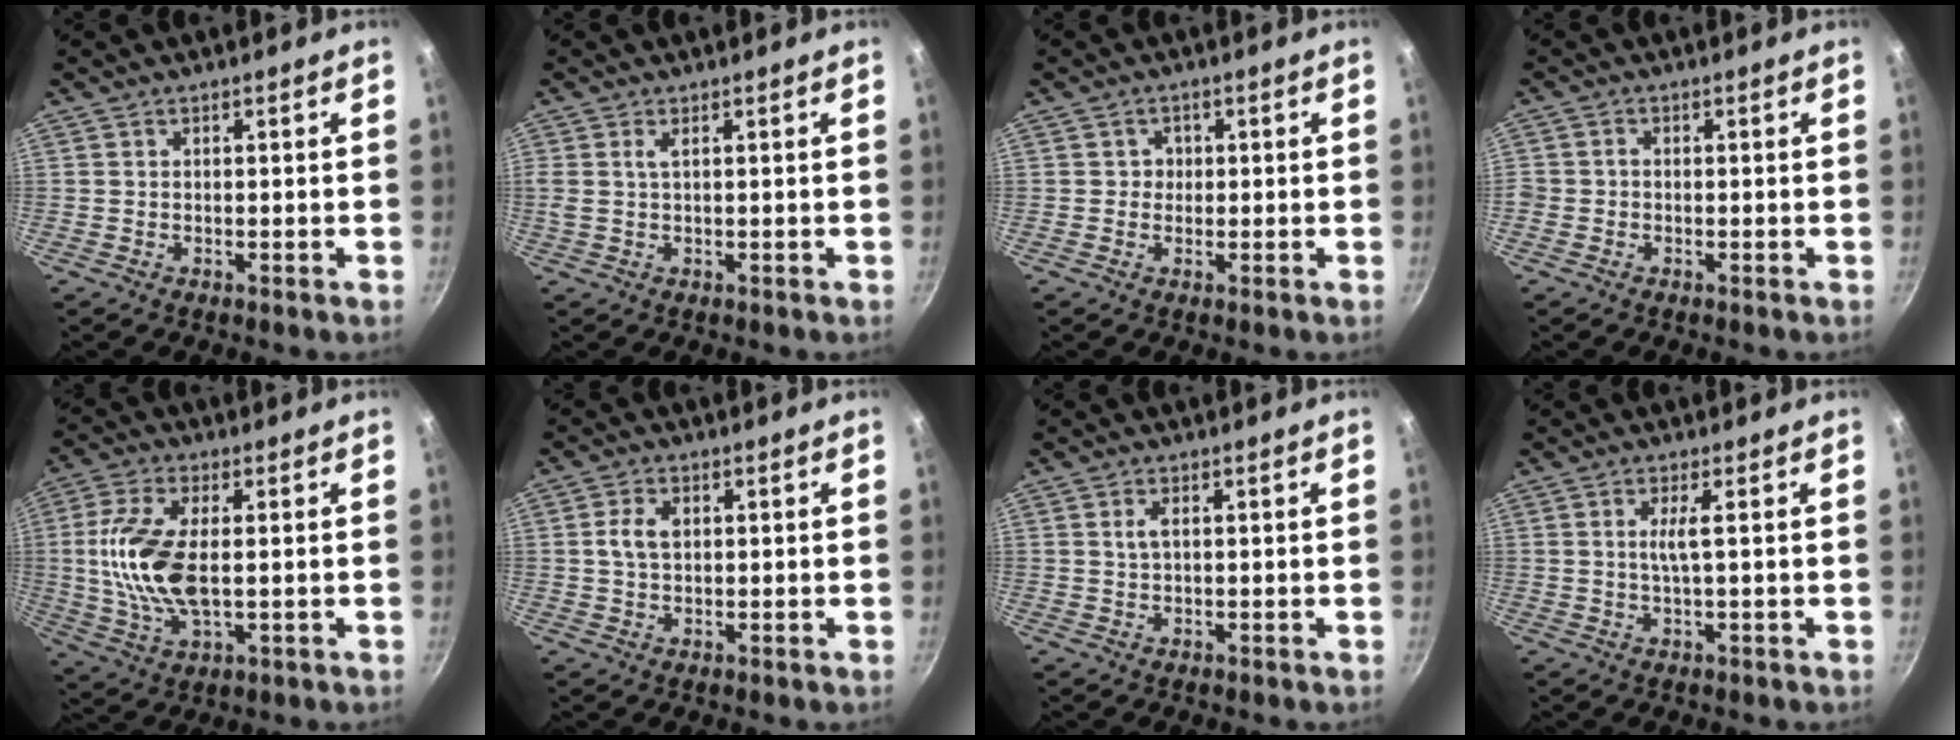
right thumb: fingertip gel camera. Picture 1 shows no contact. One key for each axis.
{"total": 1.6, "fx": 0.6, "fy": 0.4, "fz": 1.5, "tx": -0.044, "ty": 0.008, "tz": 0.018}
{"total": 1.9, "fx": 0.1, "fy": 1.8, "fz": 0.6, "tx": 0.005, "ty": 0.005, "tz": -0.001}
{"total": 1.6, "fx": -0.4, "fy": 1.3, "fz": 0.7, "tx": -0.007, "ty": 0.004, "tz": -0.012}
{"total": 13.8, "fx": 0.4, "fy": 6.5, "fz": 12.1, "tx": -0.260, "ty": -0.007, "tz": 0.010}
{"total": 4.1, "fx": 0.7, "fy": 2.6, "fz": 3.1, "tx": -0.063, "ty": 0.004, "tz": 0.013}
{"total": 1.8, "fx": 0.5, "fy": 0.8, "fz": 1.5, "tx": -0.034, "ty": 0.003, "tz": 0.012}
{"total": 2.7, "fx": 0.4, "fy": 0.1, "fz": 2.7, "tx": -0.066, "ty": -0.001, "tz": 0.009}